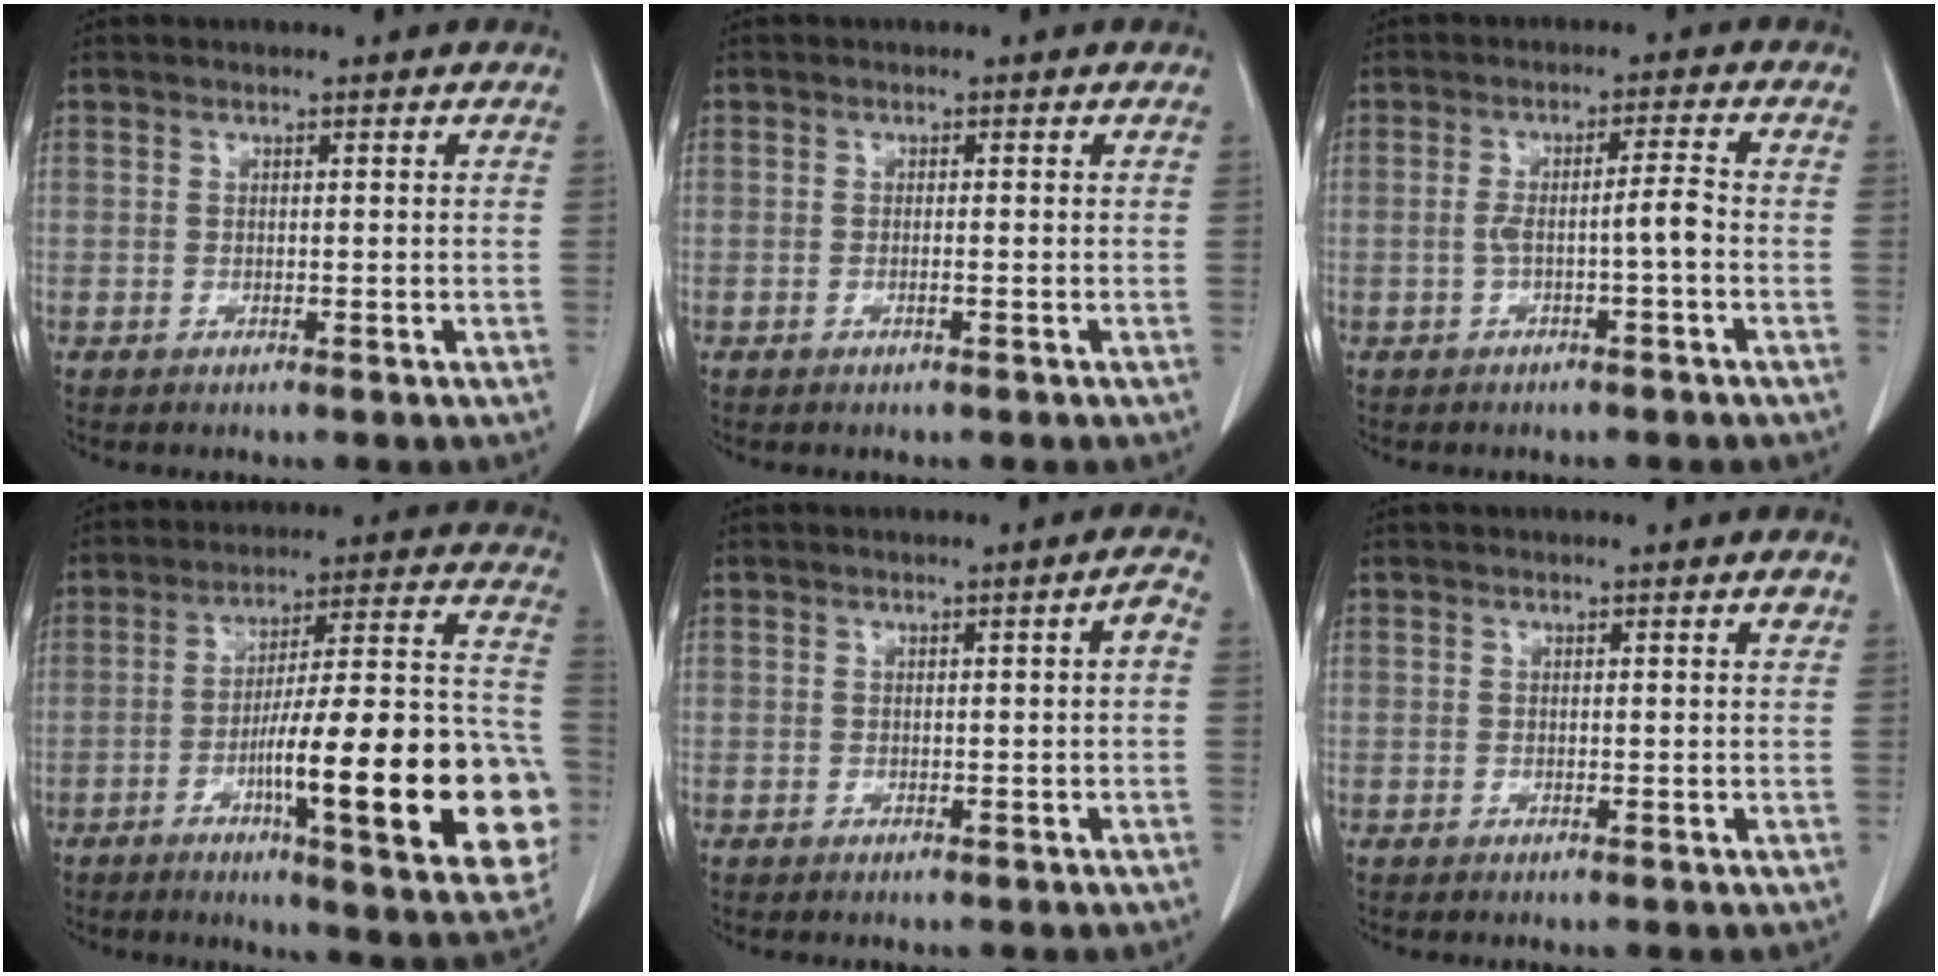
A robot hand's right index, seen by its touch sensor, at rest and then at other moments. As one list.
[{"total": 0.6, "force": [-0.2, -0.1, 0.6], "torque": [-0.011, 0.001, -0.004]}, {"total": 3.9, "force": [-1.0, -0.1, 3.8], "torque": [-0.066, 0.012, -0.013]}, {"total": 25.4, "force": [-7.0, 3.4, 24.2], "torque": [-0.261, 0.016, -0.091]}, {"total": 1.3, "force": [0.0, 0.0, 1.3], "torque": [-0.016, 0.003, 0.001]}, {"total": 0.6, "force": [0.4, 0.0, 0.5], "torque": [-0.006, 0.000, 0.003]}]